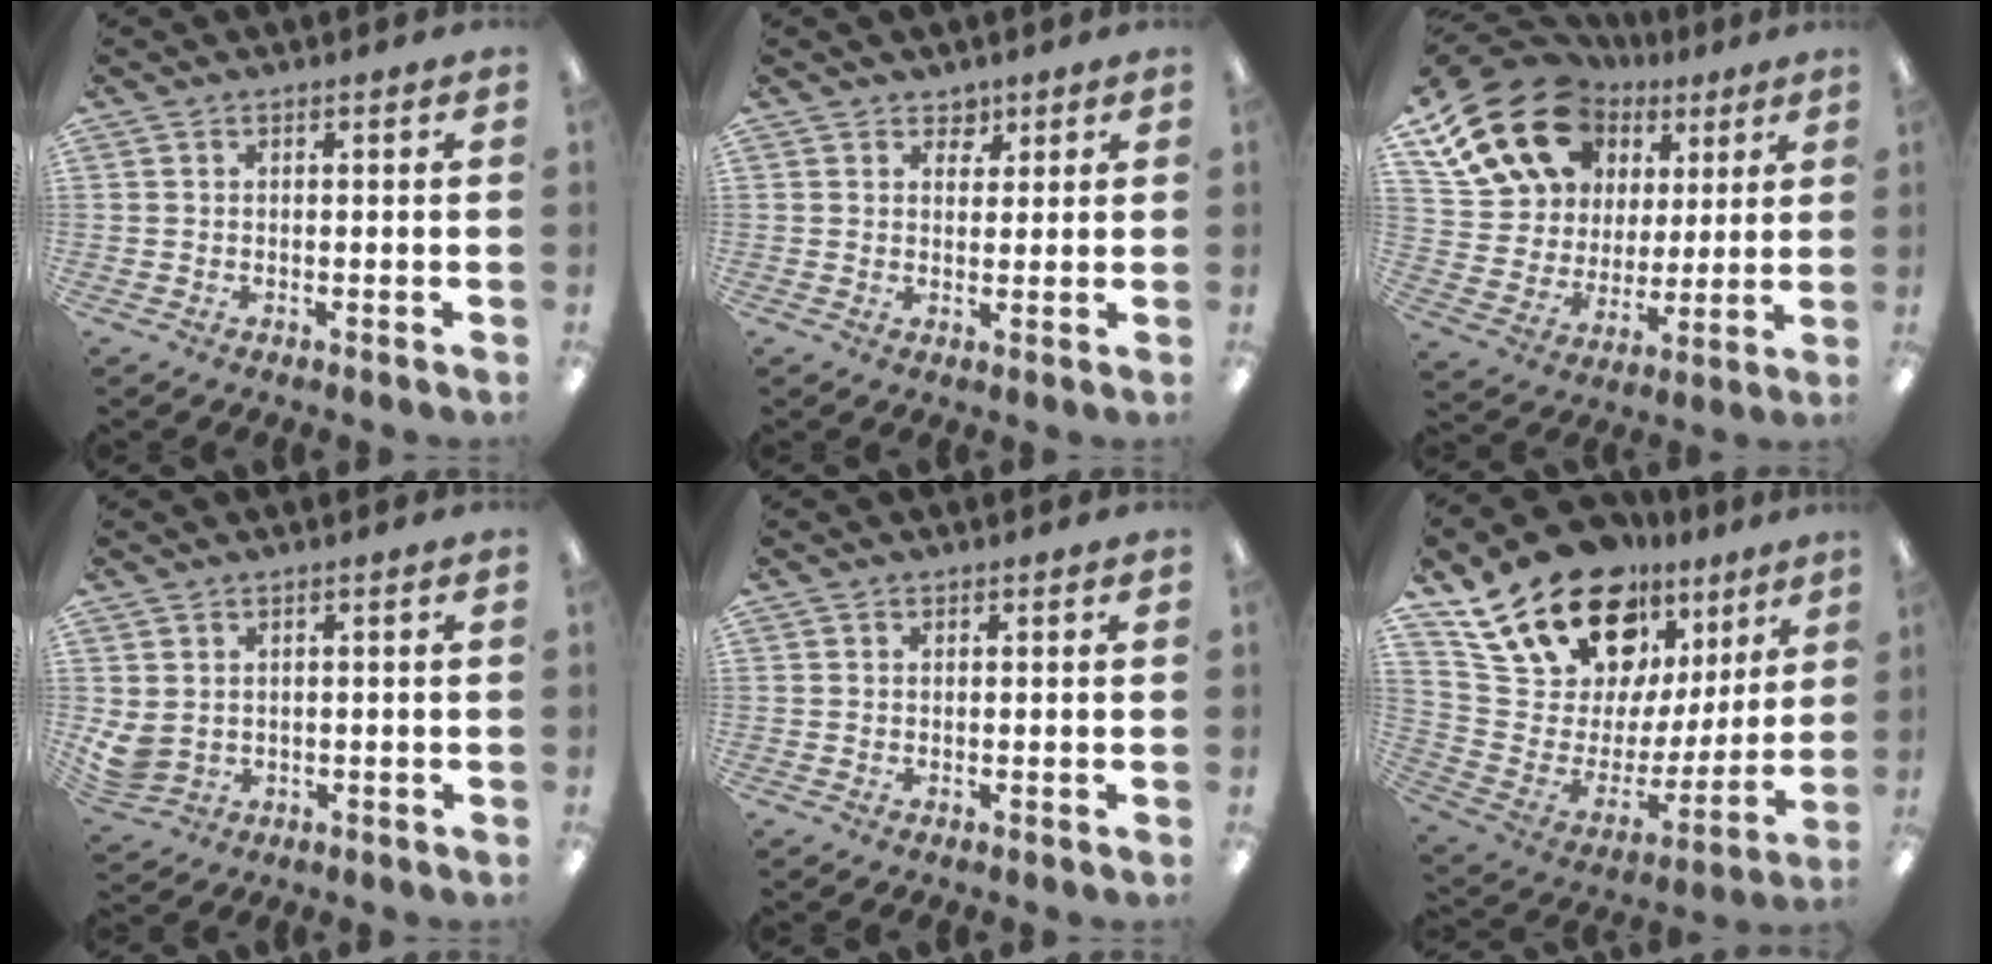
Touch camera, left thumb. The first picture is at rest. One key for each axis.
{"total": 3.0, "fx": 2.2, "fy": 2.0, "fz": 0.5, "tx": 0.006, "ty": -0.015, "tz": 0.037}
{"total": 20.8, "fx": 11.2, "fy": 14.9, "fz": 9.2, "tx": -0.184, "ty": -0.047, "tz": 0.221}
{"total": 4.1, "fx": 1.1, "fy": 3.3, "fz": 2.1, "tx": -0.062, "ty": -0.013, "tz": 0.021}
{"total": 0.0}
{"total": 22.8, "fx": 17.2, "fy": 10.2, "fz": 11.0, "tx": -0.207, "ty": -0.115, "tz": 0.311}